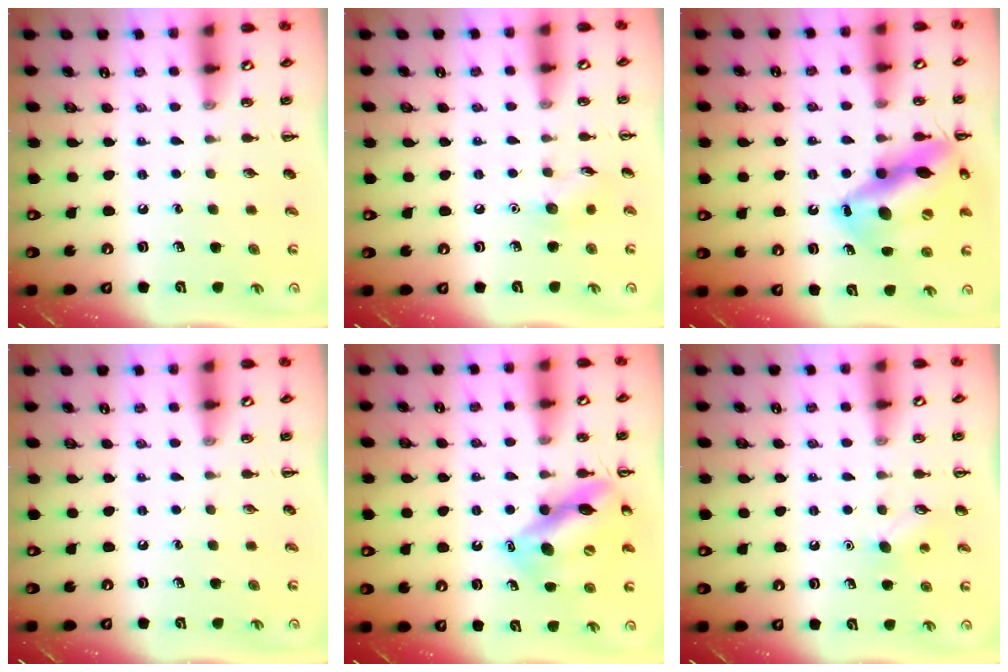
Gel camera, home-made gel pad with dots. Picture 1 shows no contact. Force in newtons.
{"total": 6.5, "press": 6.3, "slide": 1.6}
{"total": 19.6, "press": 19.5, "slide": 2.3}
{"total": 0.0}
{"total": 13.4, "press": 12.9, "slide": 3.8}
{"total": 5.9, "press": 5.7, "slide": 1.3}